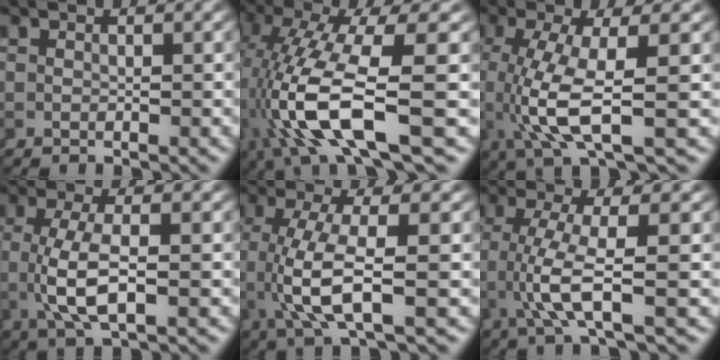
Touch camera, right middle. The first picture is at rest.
{"total": 10.8, "force": [-1.7, 4.6, 9.7], "torque": [-0.197, -0.029, -0.007]}
{"total": 6.8, "force": [-0.2, 1.9, 6.6], "torque": [-0.141, -0.019, 0.010]}
{"total": 4.5, "force": [-0.2, 0.9, 4.4], "torque": [-0.086, -0.008, 0.007]}
{"total": 6.2, "force": [-0.2, 1.4, 6.0], "torque": [-0.129, -0.016, 0.011]}
{"total": 5.3, "force": [0.0, 0.2, 5.3], "torque": [-0.111, -0.014, 0.008]}